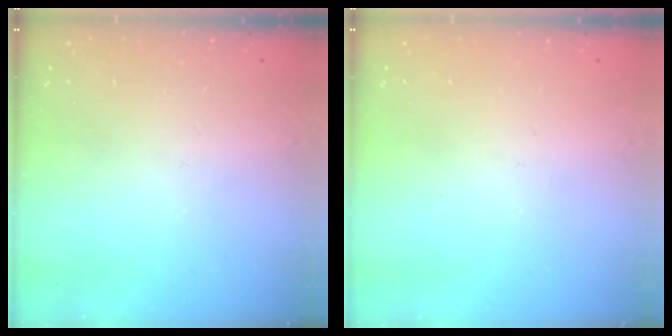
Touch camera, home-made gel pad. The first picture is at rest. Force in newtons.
{"total": 0.0}